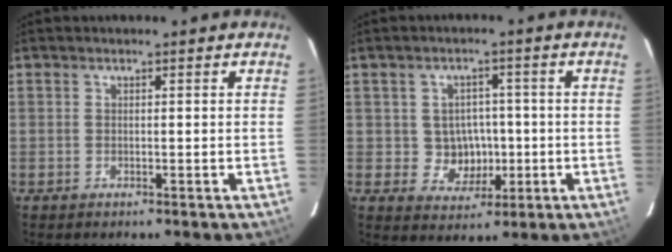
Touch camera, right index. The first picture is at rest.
{"total": 6.1, "force": [-0.6, 5.8, 1.7], "torque": [-0.043, 0.014, 0.007]}